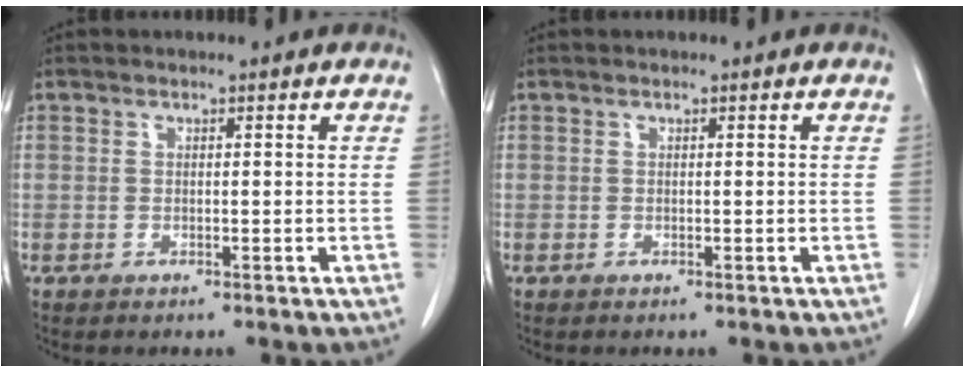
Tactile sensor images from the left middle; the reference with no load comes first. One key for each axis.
{"total": 0.0}